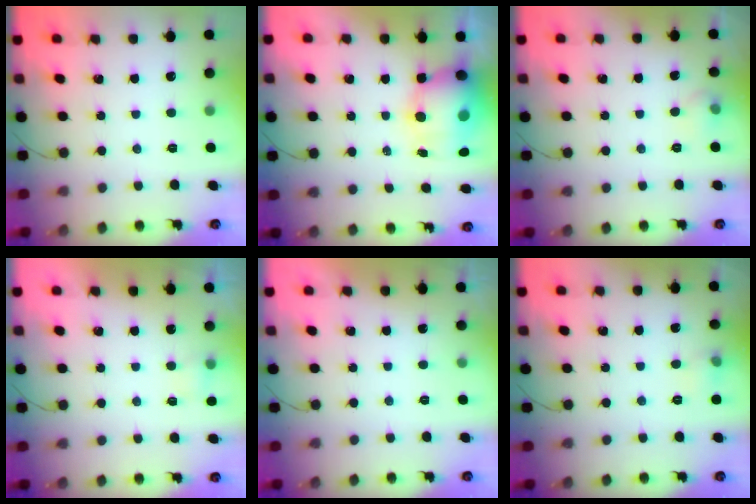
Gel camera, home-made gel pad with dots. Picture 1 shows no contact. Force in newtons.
{"total": 12.3, "press": 11.9, "slide": 3.0}
{"total": 7.9, "press": 4.8, "slide": 6.3}
{"total": 2.6, "press": 2.5, "slide": 0.7}
{"total": 0.0}
{"total": 4.9, "press": 4.6, "slide": 1.4}